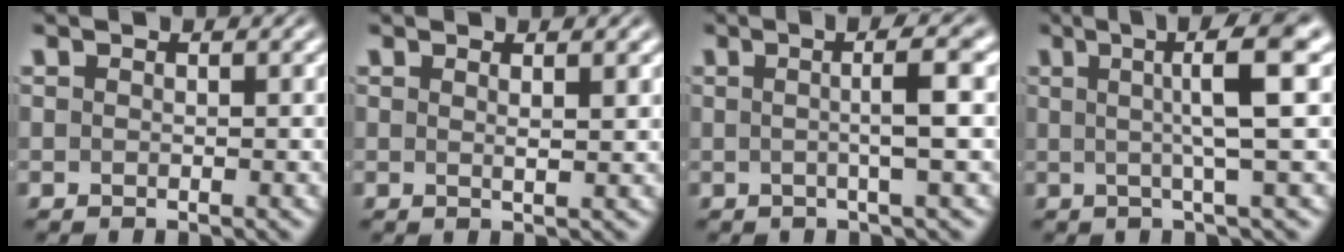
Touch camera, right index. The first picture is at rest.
{"total": 1.4, "force": [0.6, -1.0, 0.8], "torque": [-0.012, -0.008, 0.016]}
{"total": 3.6, "force": [0.3, -0.8, 3.5], "torque": [-0.049, 0.008, 0.004]}
{"total": 5.8, "force": [2.1, -0.5, 5.4], "torque": [-0.073, 0.017, 0.027]}